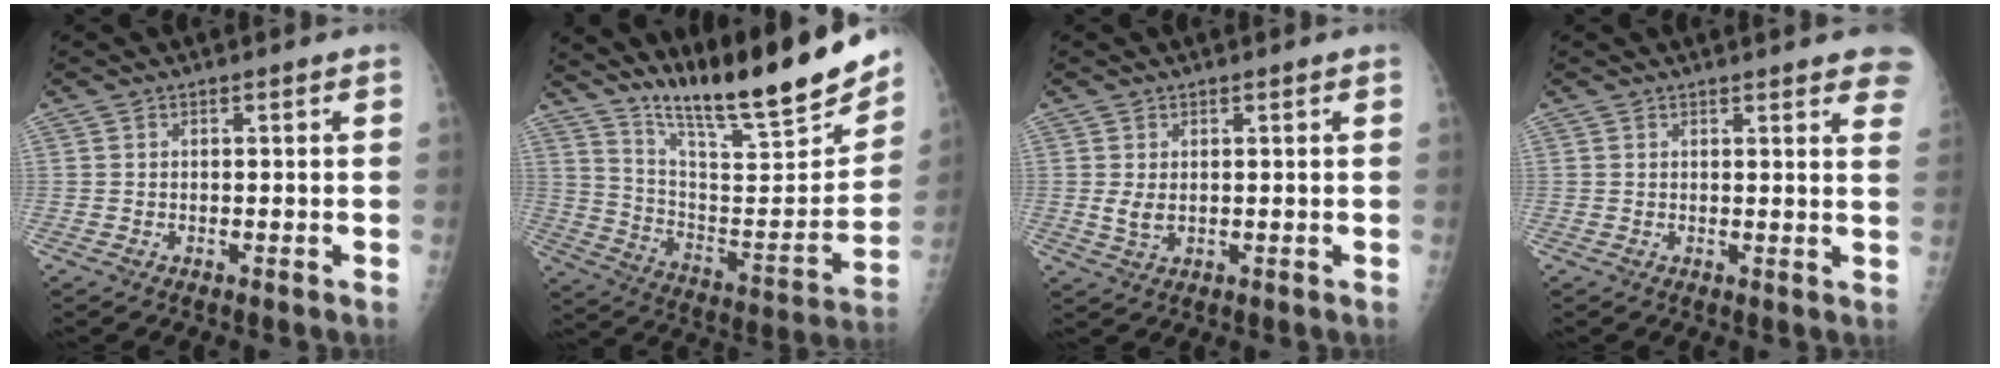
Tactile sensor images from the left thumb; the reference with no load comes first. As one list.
[{"total": 23.6, "force": [19.0, 2.9, 13.6], "torque": [-0.192, -0.111, 0.310]}, {"total": 2.6, "force": [0.4, 1.5, 2.1], "torque": [-0.036, -0.005, 0.015]}, {"total": 9.0, "force": [7.1, 1.7, 5.3], "torque": [-0.038, -0.020, 0.064]}]